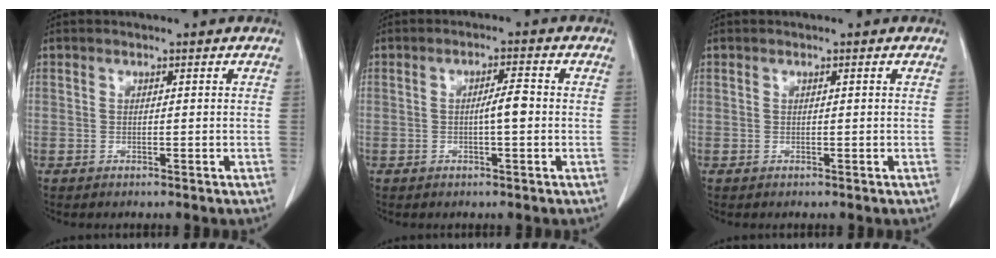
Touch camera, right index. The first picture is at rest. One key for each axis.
{"total": 3.1, "fx": -0.2, "fy": 0.3, "fz": 3.0, "tx": -0.048, "ty": 0.005, "tz": -0.003}
{"total": 0.0}